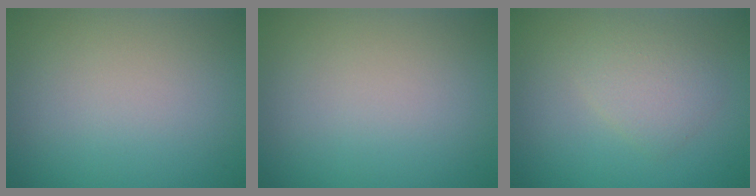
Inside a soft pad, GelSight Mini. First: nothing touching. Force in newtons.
{"total": 0.0}
{"total": 2.3, "press": 2.3, "slide": 0.0}